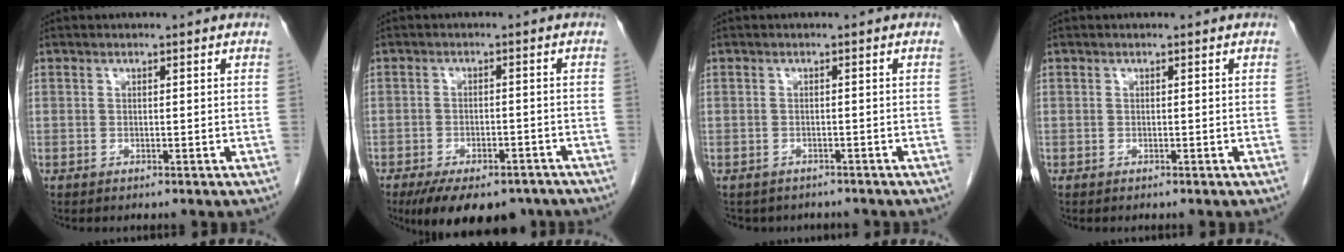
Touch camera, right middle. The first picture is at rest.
{"total": 13.0, "force": [-9.7, 5.7, 6.5], "torque": [-0.108, -0.006, -0.134]}
{"total": 4.5, "force": [-3.9, 2.2, 0.6], "torque": [-0.010, 0.005, -0.046]}
{"total": 0.0}